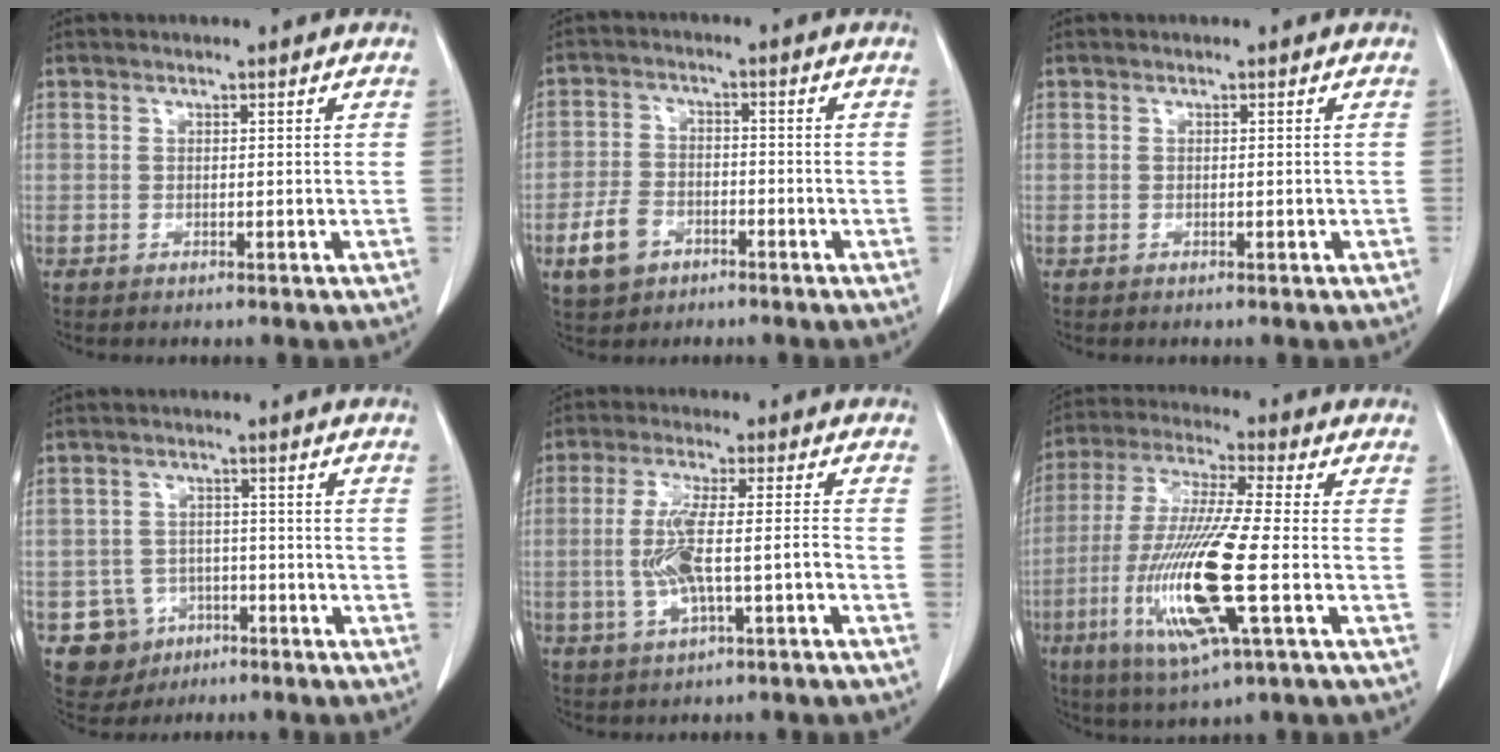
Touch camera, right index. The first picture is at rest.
{"total": 6.2, "force": [-3.2, 4.3, 3.1], "torque": [-0.075, 0.006, -0.055]}
{"total": 0.0}
{"total": 6.7, "force": [-2.8, 6.1, 0.7], "torque": [-0.014, 0.011, -0.037]}
{"total": 8.5, "force": [-1.8, 1.4, 8.2], "torque": [-0.168, 0.009, -0.030]}
{"total": 16.5, "force": [-4.2, 0.8, 16.0], "torque": [-0.334, -0.021, -0.080]}